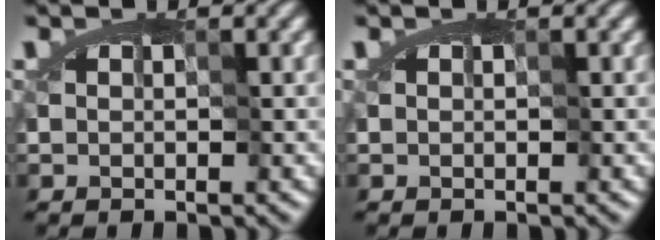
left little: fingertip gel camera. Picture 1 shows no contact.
{"total": 0.0}